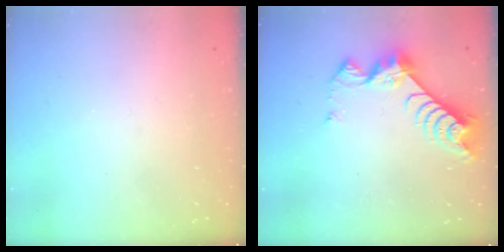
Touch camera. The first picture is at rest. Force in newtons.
{"total": 8.6, "press": 8.6, "slide": 0.4}